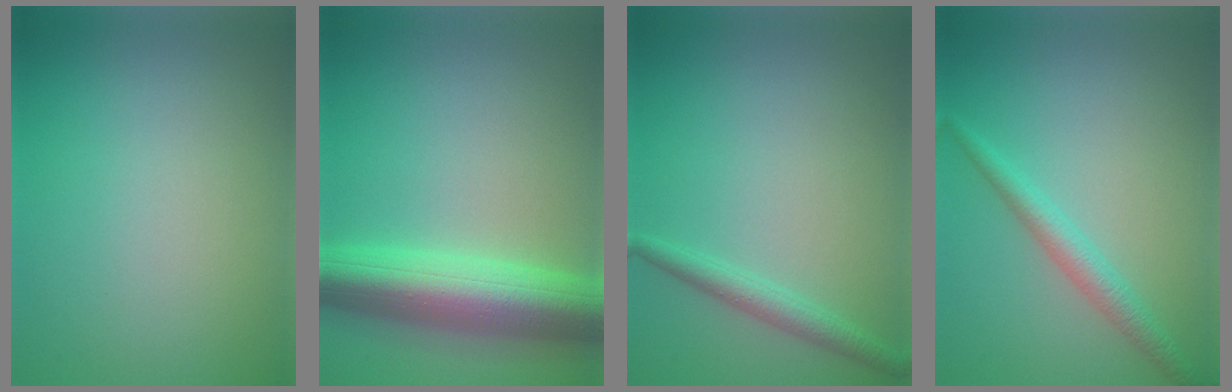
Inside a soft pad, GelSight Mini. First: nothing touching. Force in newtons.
{"total": 9.5, "press": 9.5, "slide": 0.2}
{"total": 2.1, "press": 2.1, "slide": 0.1}
{"total": 2.4, "press": 2.4, "slide": 0.1}